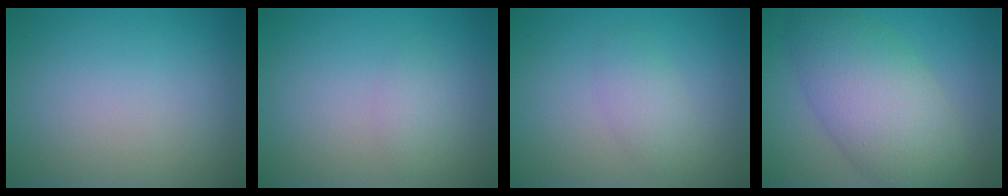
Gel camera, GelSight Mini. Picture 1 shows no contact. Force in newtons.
{"total": 1.3, "press": 1.3, "slide": 0.0}
{"total": 2.1, "press": 2.1, "slide": 0.0}
{"total": 8.2, "press": 8.2, "slide": 0.4}